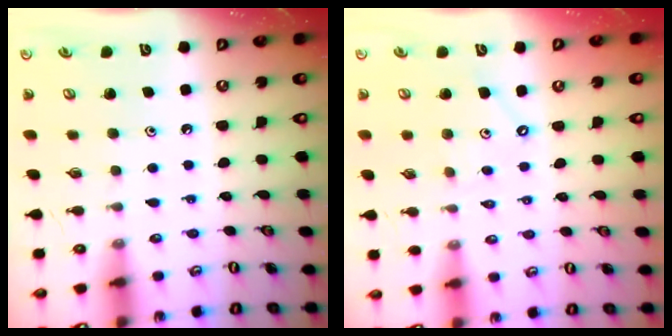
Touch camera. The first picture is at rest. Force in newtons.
{"total": 3.7, "press": 3.6, "slide": 0.6}